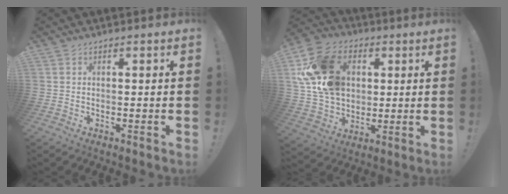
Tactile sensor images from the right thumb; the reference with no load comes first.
{"total": 20.9, "force": [5.3, 16.2, 12.1], "torque": [-0.204, -0.007, 0.107]}